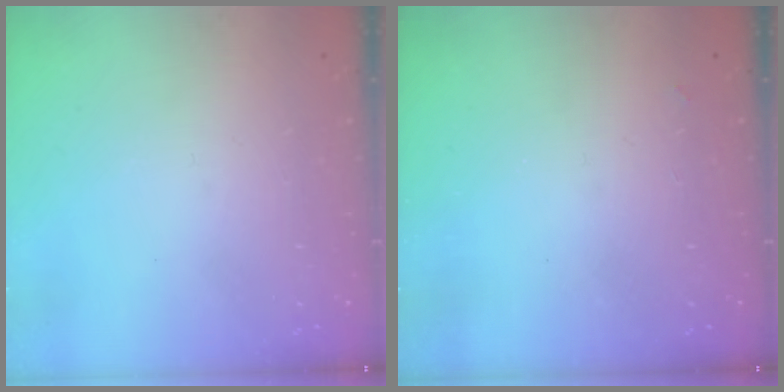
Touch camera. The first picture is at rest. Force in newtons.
{"total": 1.1, "press": 1.0, "slide": 0.3}